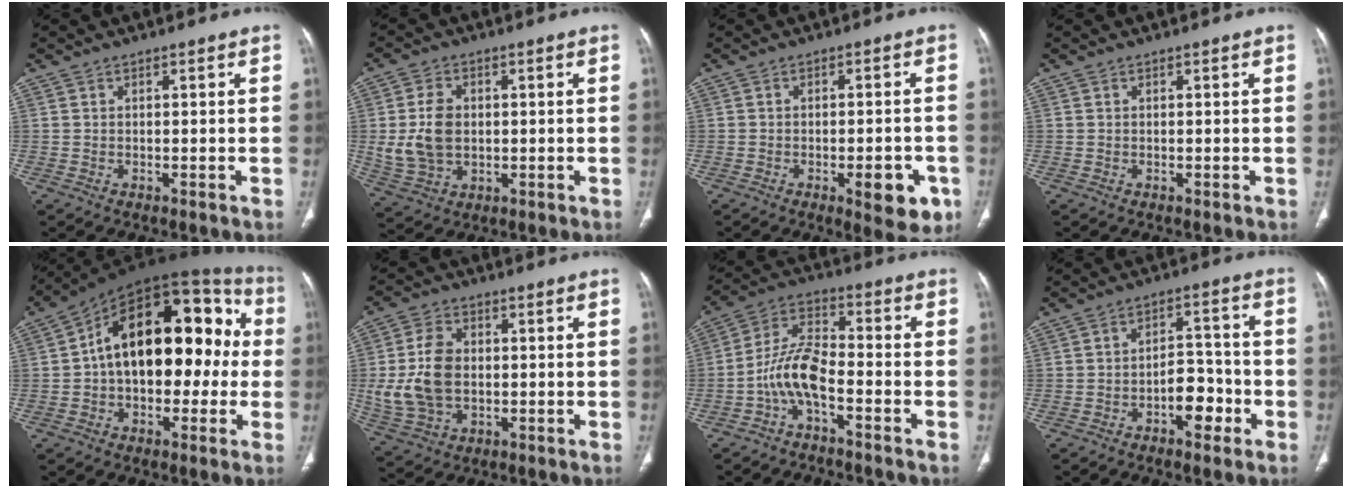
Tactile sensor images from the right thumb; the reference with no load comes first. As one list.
[{"total": 9.5, "force": [0.5, 6.8, 6.6], "torque": [-0.121, 0.000, 0.020]}, {"total": 8.2, "force": [-3.4, 3.2, 6.8], "torque": [-0.067, 0.005, -0.036]}, {"total": 0.0}, {"total": 23.0, "force": [0.5, 13.5, 18.7], "torque": [-0.248, 0.058, -0.002]}, {"total": 12.1, "force": [-0.1, 8.5, 8.6], "torque": [-0.168, 0.006, 0.008]}, {"total": 8.9, "force": [-3.6, 3.6, 7.3], "torque": [-0.154, 0.050, -0.078]}, {"total": 7.5, "force": [-3.3, 4.2, 5.3], "torque": [-0.053, 0.036, -0.052]}]